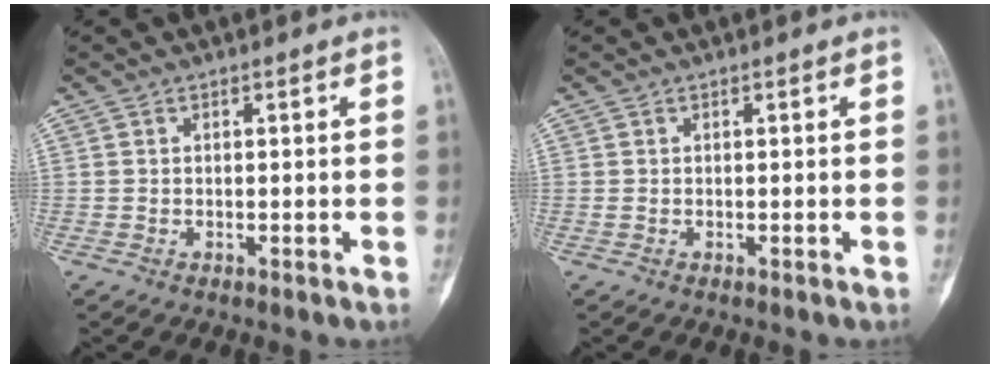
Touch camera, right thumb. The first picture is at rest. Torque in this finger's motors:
{"motor_torque": [0.00, 0.00, 0.05, -0.05, 0.00]}